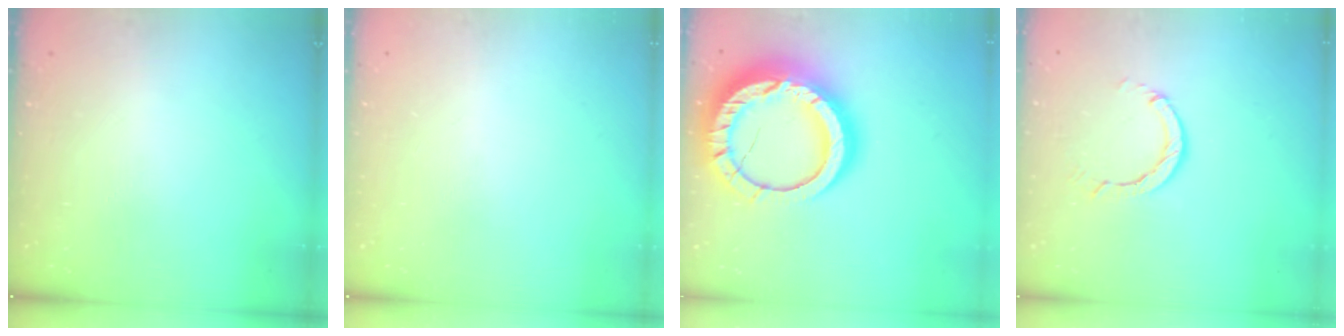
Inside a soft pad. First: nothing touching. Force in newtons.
{"total": 0.0}
{"total": 25.5, "press": 25.4, "slide": 2.4}
{"total": 3.8, "press": 3.8, "slide": 0.5}